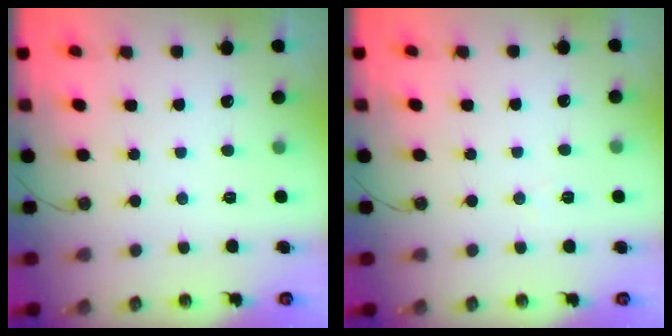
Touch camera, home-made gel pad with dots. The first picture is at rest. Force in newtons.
{"total": 4.9, "press": 2.2, "slide": 4.4}